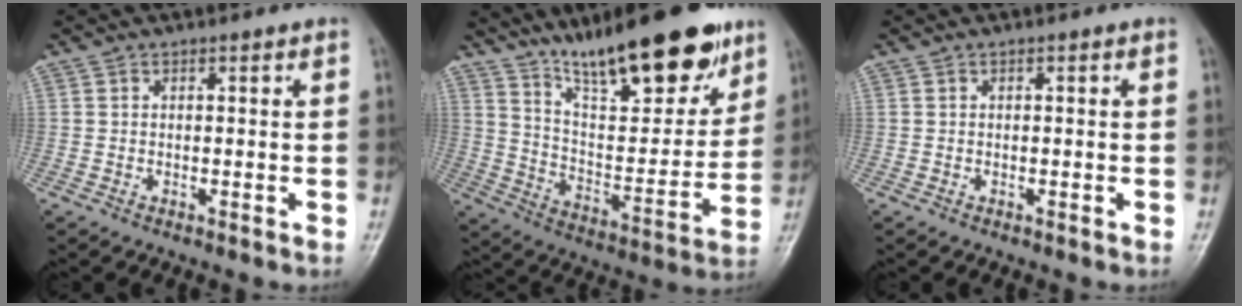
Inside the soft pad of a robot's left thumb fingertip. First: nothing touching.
{"total": 23.2, "force": [15.9, 7.0, 15.3], "torque": [-0.197, -0.069, 0.266]}
{"total": 0.0}